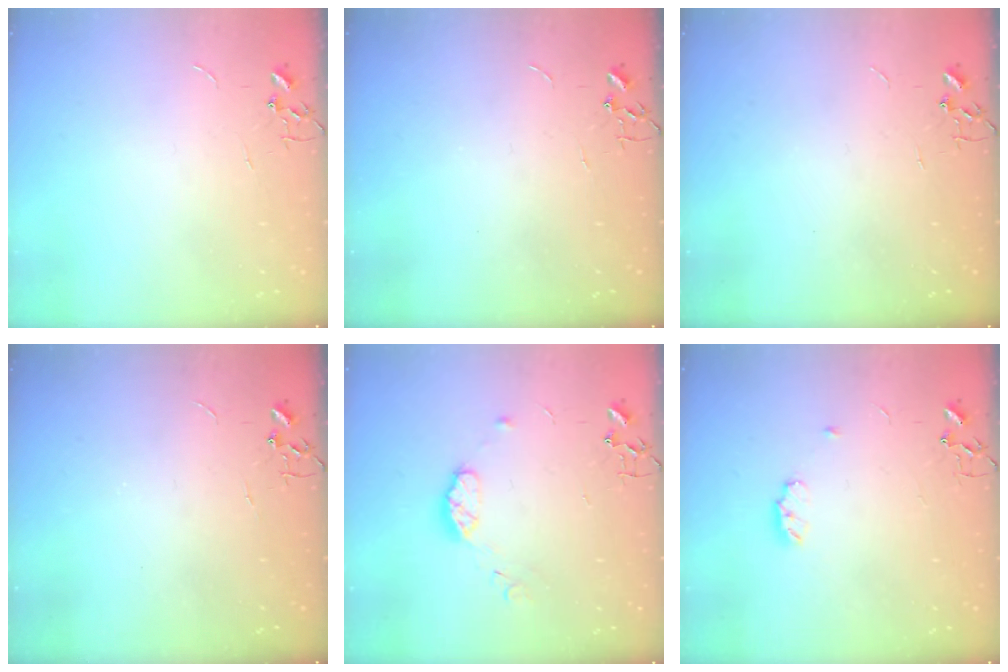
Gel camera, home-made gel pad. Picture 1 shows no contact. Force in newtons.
{"total": 0.0}
{"total": 0.0}
{"total": 0.0}
{"total": 7.8, "press": 7.8, "slide": 0.6}
{"total": 5.9, "press": 5.8, "slide": 0.6}